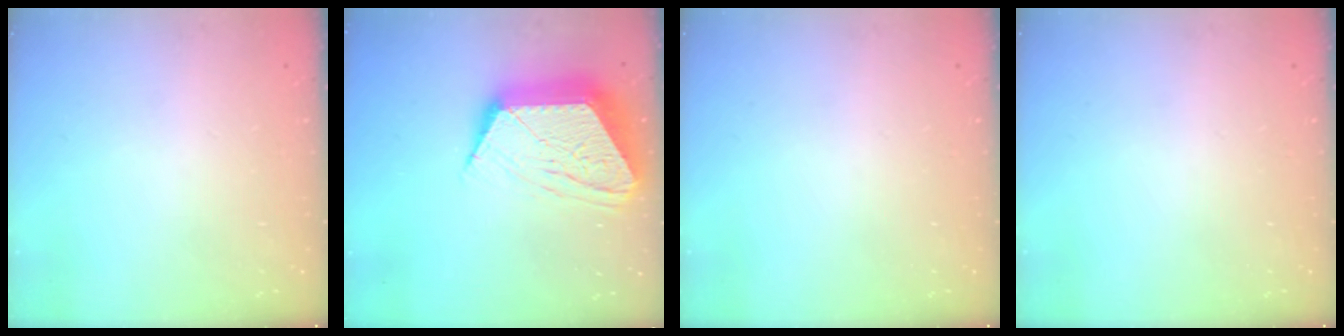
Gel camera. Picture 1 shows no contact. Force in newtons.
{"total": 17.8, "press": 17.8, "slide": 1.4}
{"total": 0.0}
{"total": 0.0}